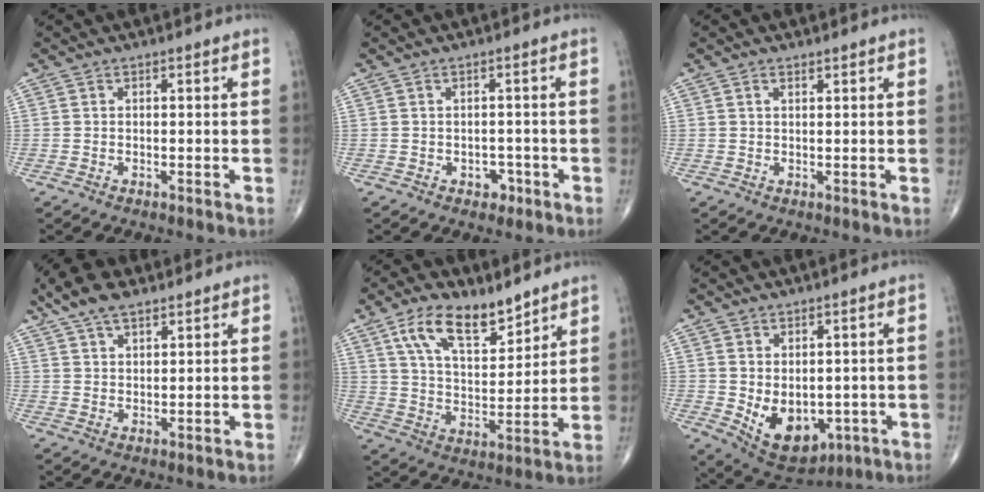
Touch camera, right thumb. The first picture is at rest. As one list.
[{"total": 2.4, "force": [-1.1, 1.9, 1.1], "torque": [0.000, 0.006, -0.012]}, {"total": 0.9, "force": [0.6, 0.4, 0.6], "torque": [-0.010, -0.002, 0.010]}, {"total": 8.8, "force": [6.2, 3.8, 5.0], "torque": [-0.086, -0.006, 0.114]}, {"total": 13.9, "force": [8.8, 6.5, 8.6], "torque": [-0.123, -0.049, 0.164]}, {"total": 10.9, "force": [-1.6, 7.1, 8.2], "torque": [-0.107, -0.010, 0.003]}]